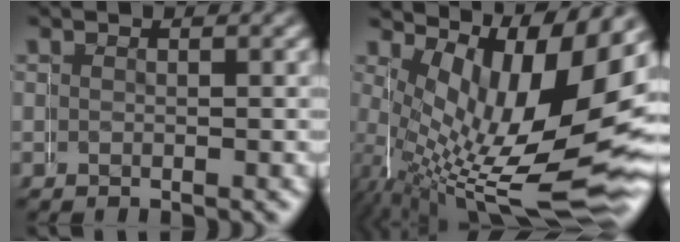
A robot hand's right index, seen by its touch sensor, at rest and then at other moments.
{"total": 11.3, "force": [0.5, 4.3, 10.4], "torque": [-0.182, -0.043, 0.035]}